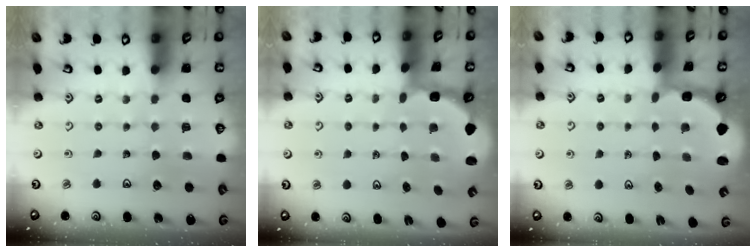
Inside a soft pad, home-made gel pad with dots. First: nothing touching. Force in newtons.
{"total": 2.4, "press": 1.7, "slide": 1.6}
{"total": 2.5, "press": 2.1, "slide": 1.3}